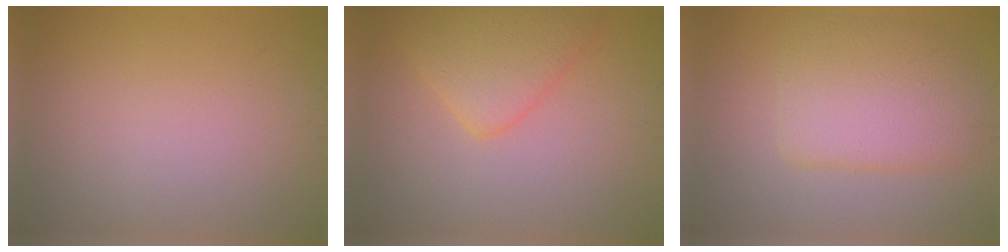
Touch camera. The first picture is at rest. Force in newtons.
{"total": 4.5, "press": 4.5, "slide": 0.1}
{"total": 5.5, "press": 5.5, "slide": 0.5}